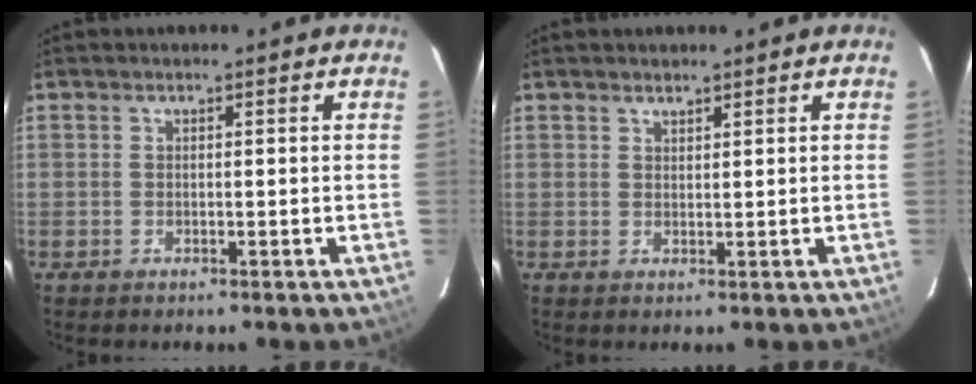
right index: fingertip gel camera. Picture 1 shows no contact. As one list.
[{"total": 1.2, "force": [1.1, 0.5, 0.2], "torque": [-0.004, 0.002, 0.020]}]